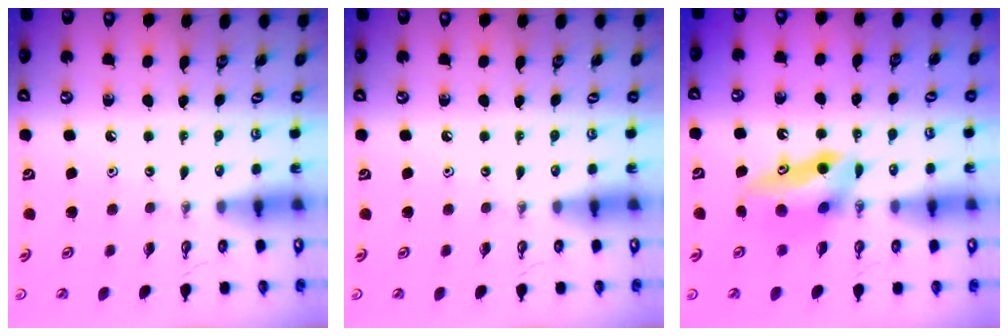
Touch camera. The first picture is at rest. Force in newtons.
{"total": 0.0}
{"total": 8.1, "press": 7.8, "slide": 2.3}